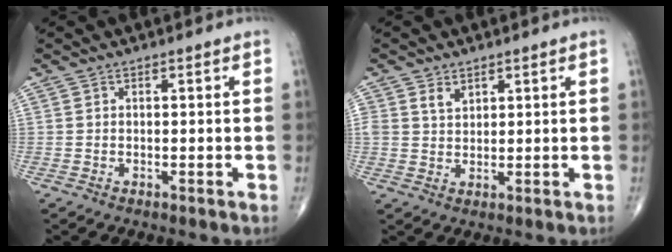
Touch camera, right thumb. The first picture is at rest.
{"total": 2.8, "force": [1.7, 1.9, 1.2], "torque": [-0.011, -0.013, 0.035]}